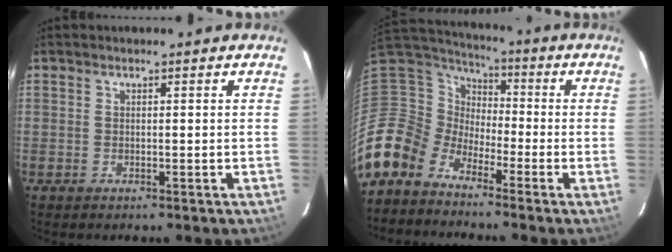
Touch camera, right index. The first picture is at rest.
{"total": 11.0, "force": [-8.5, 6.5, 2.6], "torque": [-0.070, 0.023, -0.190]}